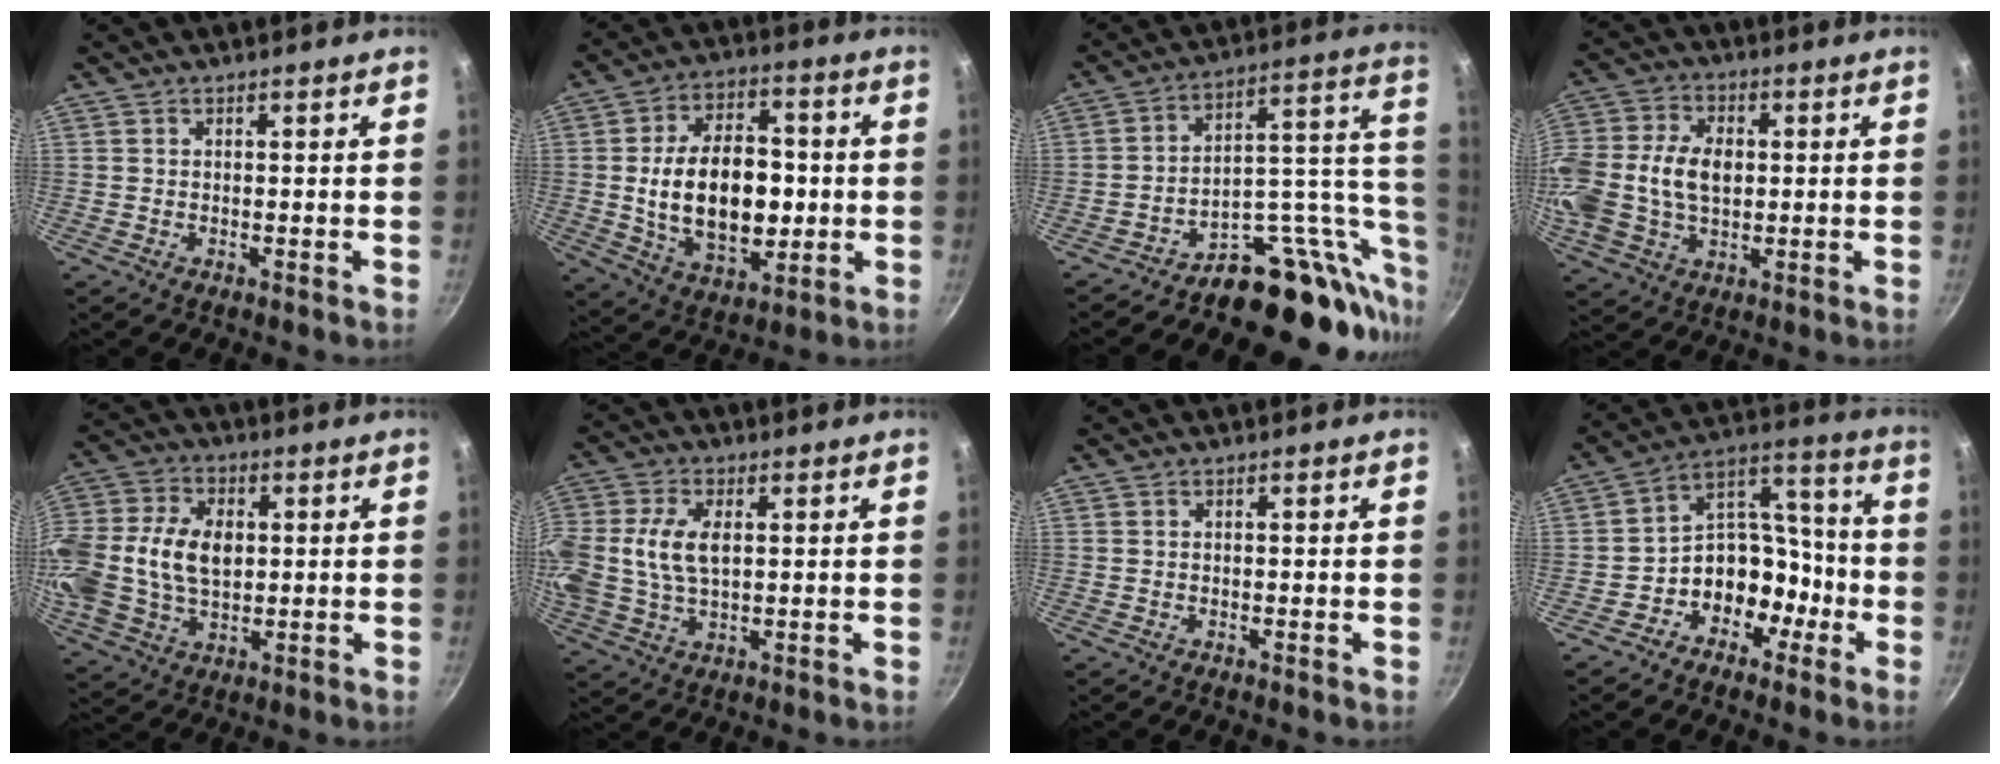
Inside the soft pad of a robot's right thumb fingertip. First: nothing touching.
{"total": 19.1, "force": [-0.8, 11.9, 14.9], "torque": [-0.219, 0.011, -0.003]}
{"total": 22.5, "force": [-9.2, 13.9, 15.1], "torque": [-0.127, 0.067, -0.145]}
{"total": 18.8, "force": [0.5, 13.4, 13.2], "torque": [-0.284, 0.030, 0.006]}
{"total": 21.2, "force": [1.5, 15.1, 14.9], "torque": [-0.322, 0.027, 0.025]}
{"total": 12.4, "force": [1.6, 7.7, 9.6], "torque": [-0.201, 0.015, 0.024]}
{"total": 0.0}
{"total": 12.6, "force": [-5.4, 9.5, 6.2], "torque": [-0.037, 0.089, -0.090]}